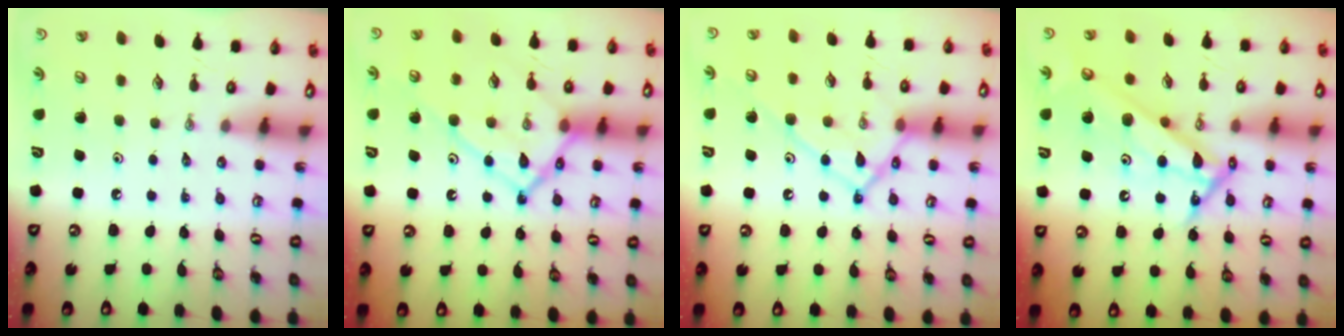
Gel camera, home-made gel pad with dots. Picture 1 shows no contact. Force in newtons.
{"total": 16.0, "press": 15.9, "slide": 1.4}
{"total": 14.1, "press": 14.1, "slide": 1.3}
{"total": 10.7, "press": 10.7, "slide": 0.5}